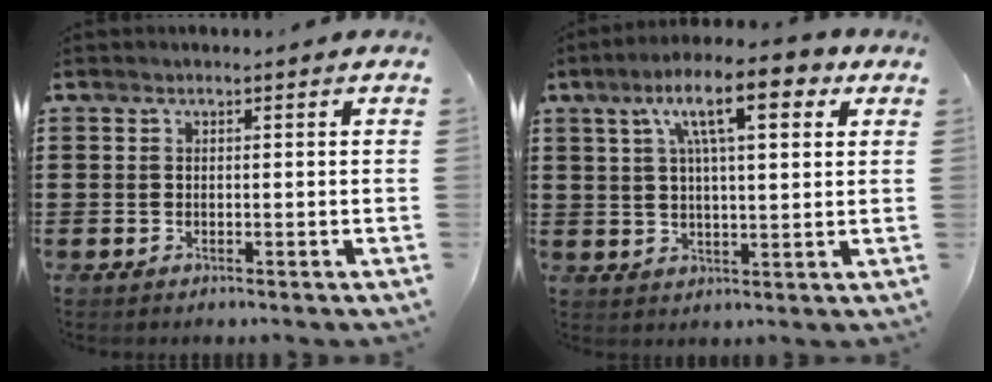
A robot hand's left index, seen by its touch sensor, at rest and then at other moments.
{"total": 11.1, "force": [5.4, 3.0, 9.3], "torque": [-0.166, 0.004, 0.085]}